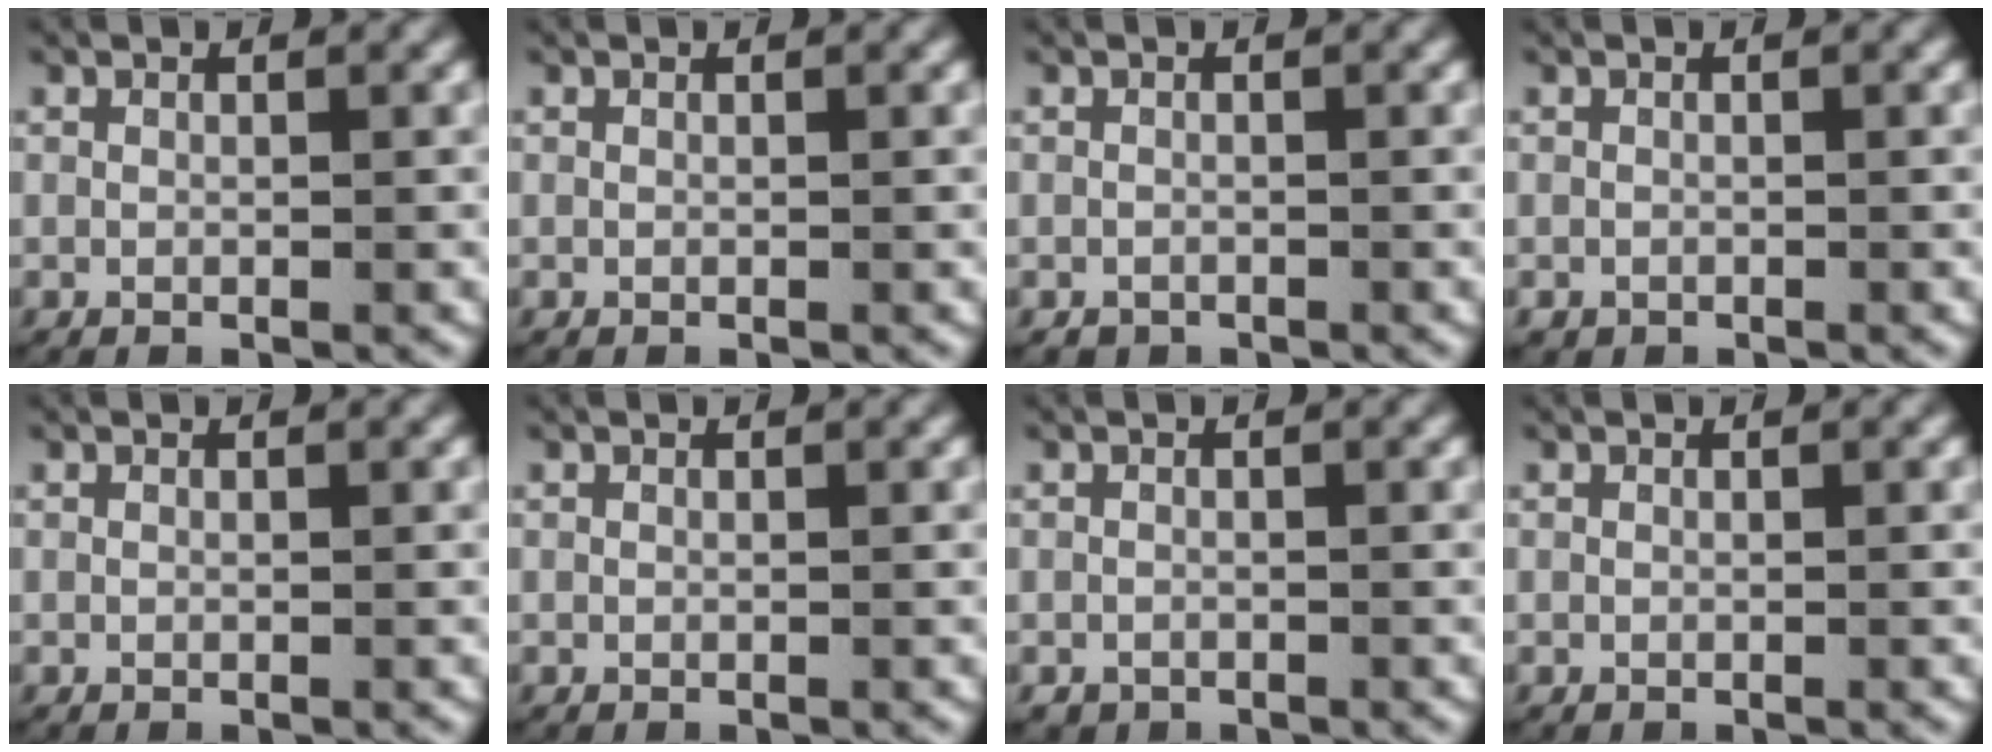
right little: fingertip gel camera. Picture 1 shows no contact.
{"total": 0.0}
{"total": 1.0, "force": [-0.7, 0.7, -0.1], "torque": [-0.003, -0.008, -0.007]}
{"total": 1.0, "force": [-0.5, 0.8, 0.1], "torque": [-0.007, -0.010, -0.002]}
{"total": 0.0}
{"total": 0.0}
{"total": 1.3, "force": [-0.8, 1.1, 0.0], "torque": [-0.007, -0.012, -0.007]}
{"total": 0.0}